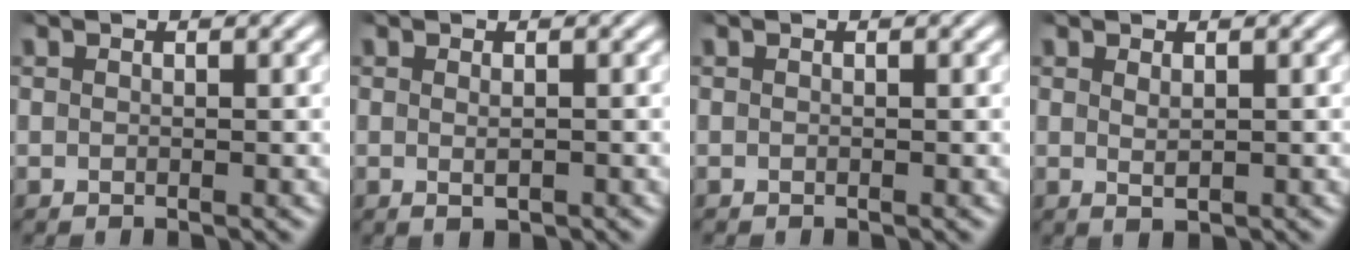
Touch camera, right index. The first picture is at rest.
{"total": 1.2, "force": [-0.5, 0.2, 1.0], "torque": [-0.016, -0.009, -0.001]}
{"total": 0.0}
{"total": 1.0, "force": [0.1, -0.1, 1.0], "torque": [-0.015, -0.010, 0.013]}